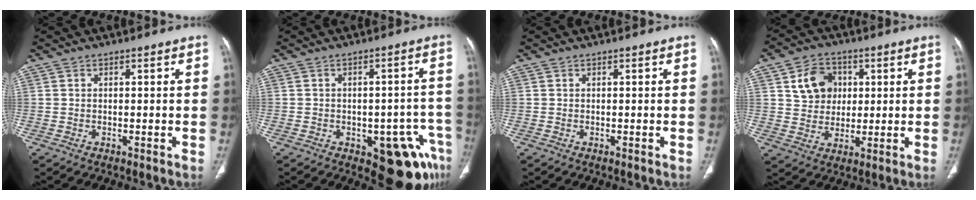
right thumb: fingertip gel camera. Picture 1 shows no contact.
{"total": 11.6, "force": [-5.8, 5.6, 8.4], "torque": [-0.058, 0.031, -0.067]}
{"total": 0.0}
{"total": 9.6, "force": [2.8, 7.9, 4.7], "torque": [-0.044, -0.004, 0.051]}